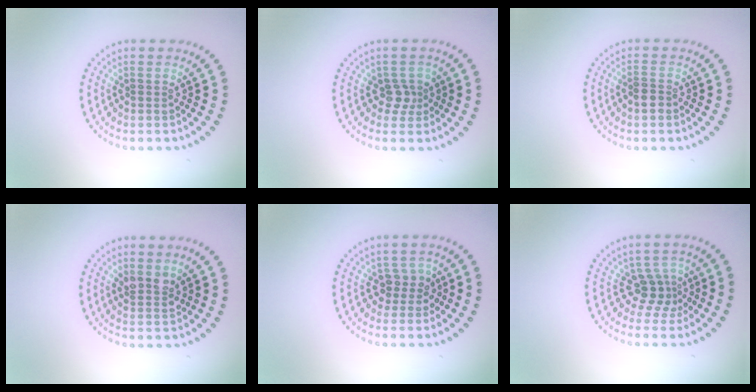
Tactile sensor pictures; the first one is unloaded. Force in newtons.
{"total": 1.7, "press": 1.2, "slide": 1.2}
{"total": 1.4, "press": 1.3, "slide": 0.6}
{"total": 1.7, "press": 1.5, "slide": 0.9}
{"total": 2.0, "press": 1.7, "slide": 1.0}
{"total": 2.4, "press": 1.7, "slide": 1.7}